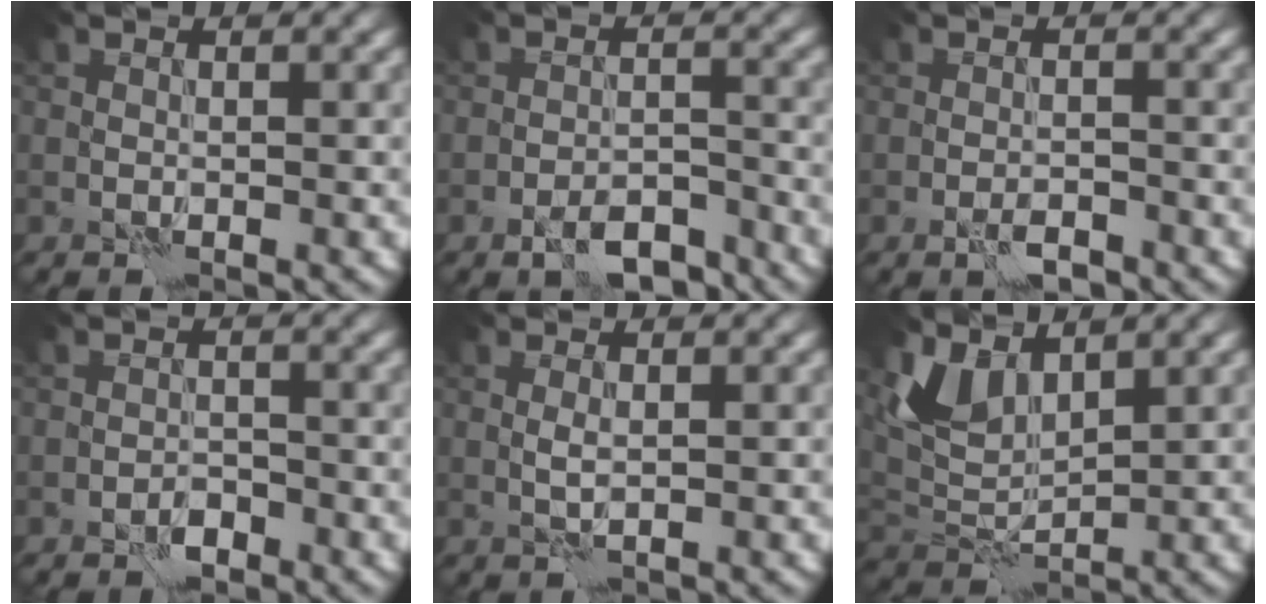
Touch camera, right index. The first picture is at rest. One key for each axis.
{"total": 5.3, "fx": -4.0, "fy": 1.8, "fz": 3.1, "tx": -0.046, "ty": 0.003, "tz": -0.066}
{"total": 2.1, "fx": -1.5, "fy": 0.5, "fz": 1.4, "tx": -0.024, "ty": 0.004, "tz": -0.028}
{"total": 1.5, "fx": -1.1, "fy": 0.7, "fz": 0.7, "tx": -0.008, "ty": 0.004, "tz": -0.021}
{"total": 1.0, "fx": 0.0, "fy": 0.2, "fz": 1.0, "tx": -0.024, "ty": 0.001, "tz": -0.001}
{"total": 4.3, "fx": 3.0, "fy": 2.2, "fz": 2.2, "tx": -0.056, "ty": -0.009, "tz": 0.059}